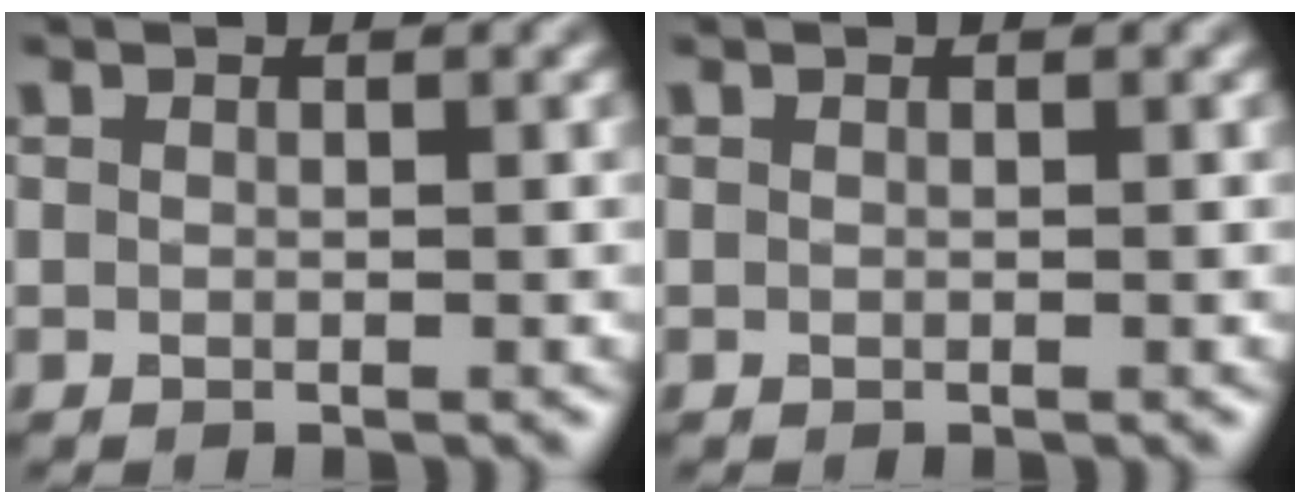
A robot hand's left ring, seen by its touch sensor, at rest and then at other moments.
{"total": 0.0}